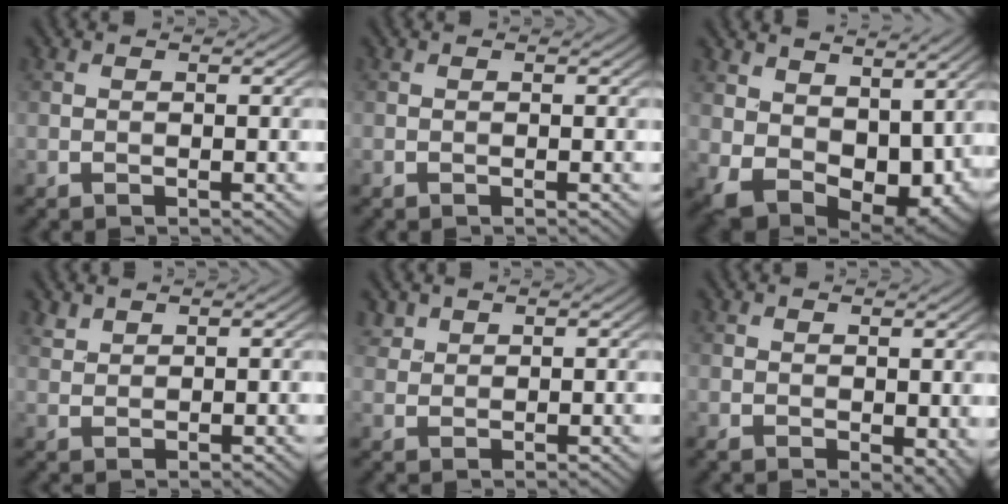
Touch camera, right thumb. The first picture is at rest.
{"total": 0.0}
{"total": 12.9, "force": [3.3, 8.8, 8.8], "torque": [-0.171, -0.032, 0.097]}
{"total": 1.7, "force": [1.5, 0.6, 0.5], "torque": [-0.016, 0.002, 0.037]}
{"total": 2.0, "force": [1.6, 1.1, 0.5], "torque": [-0.016, 0.003, 0.040]}
{"total": 4.7, "force": [-0.1, 3.1, 3.5], "torque": [-0.065, -0.021, 0.014]}